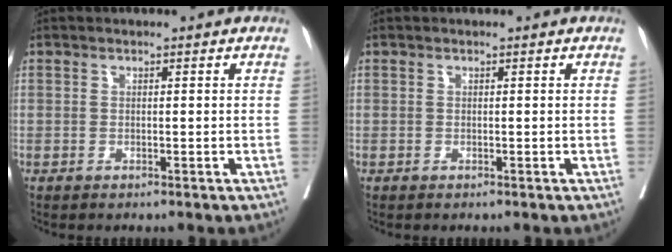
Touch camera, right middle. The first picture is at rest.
{"total": 0.0}